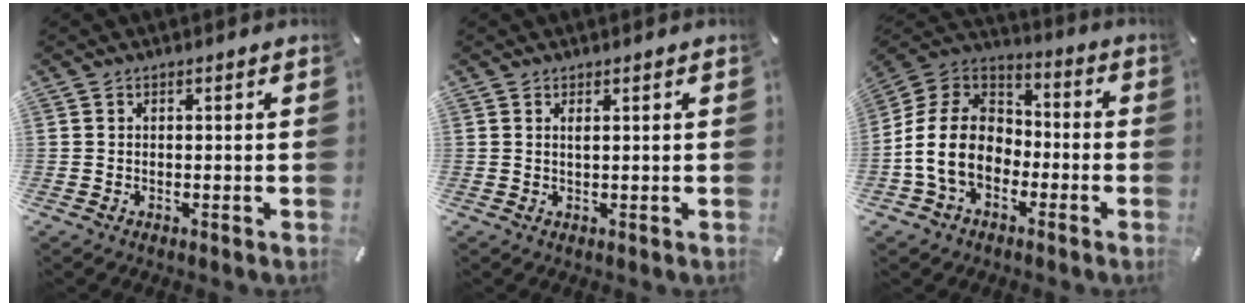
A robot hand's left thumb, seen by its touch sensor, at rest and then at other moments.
{"total": 1.0, "force": [0.4, 0.1, 0.9], "torque": [-0.019, -0.001, 0.007]}
{"total": 13.8, "force": [-4.7, 10.6, 7.4], "torque": [-0.176, 0.030, -0.086]}